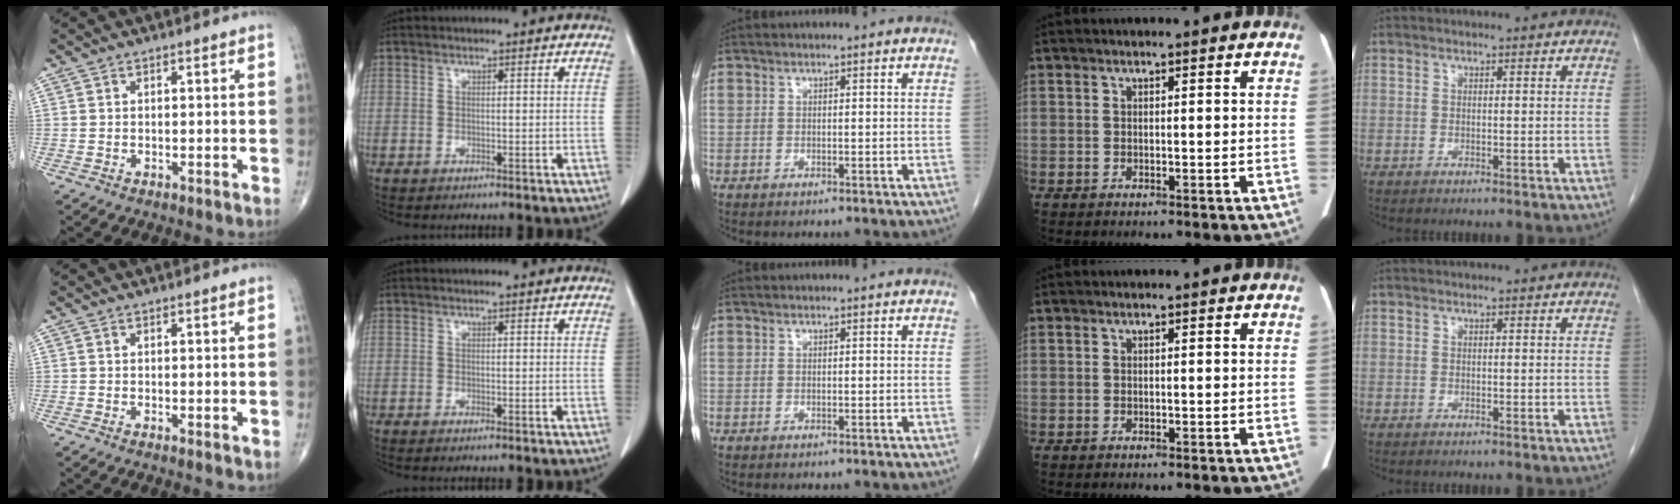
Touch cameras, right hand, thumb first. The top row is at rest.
{"thumb": {"total": 1.4, "force": [0.3, 0.4, 1.3], "torque": [-0.025, -0.008, 0.003]}, "index": {"total": 0.6, "force": [-0.5, 0.0, 0.4], "torque": [-0.009, -0.001, -0.009]}}